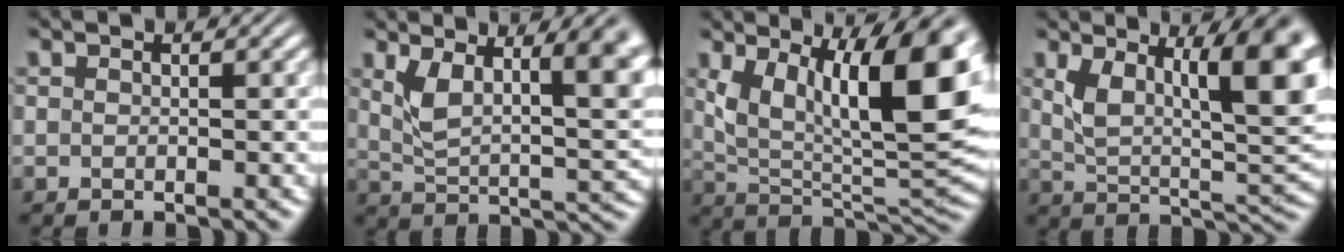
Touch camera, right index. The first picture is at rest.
{"total": 8.2, "force": [2.5, 3.6, 6.9], "torque": [-0.093, -0.009, 0.044]}
{"total": 13.6, "force": [3.2, 7.0, 11.2], "torque": [-0.178, -0.024, 0.062]}
{"total": 11.8, "force": [2.8, 5.9, 9.9], "torque": [-0.119, -0.011, 0.049]}